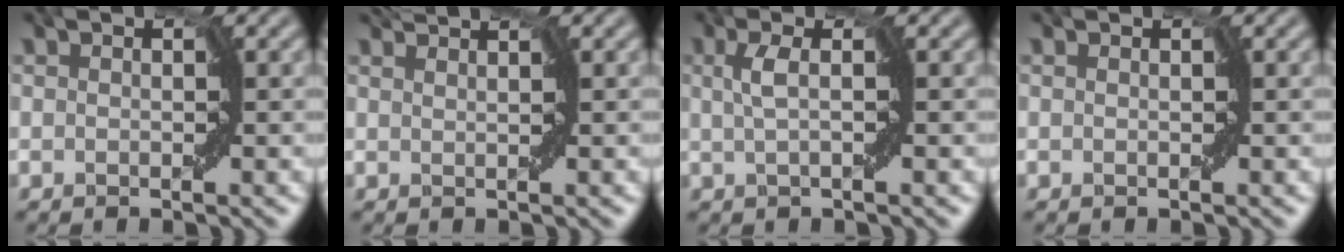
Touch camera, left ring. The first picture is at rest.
{"total": 0.8, "force": [0.6, -0.4, 0.2], "torque": [-0.004, 0.005, 0.011]}
{"total": 1.3, "force": [0.4, -0.2, 1.2], "torque": [-0.028, 0.003, 0.007]}
{"total": 0.0}